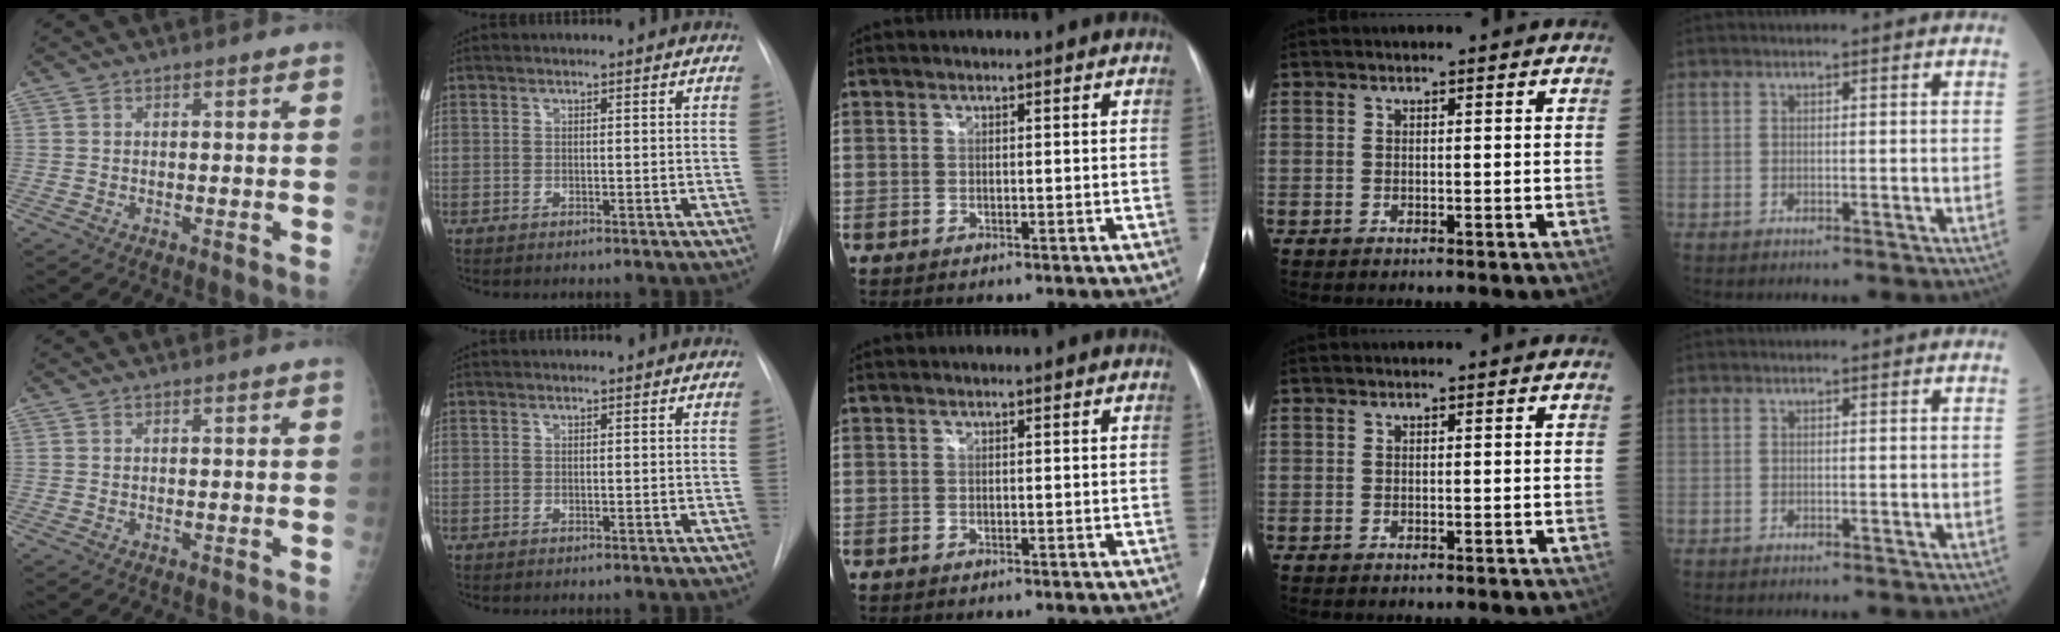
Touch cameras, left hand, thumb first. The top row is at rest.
{}